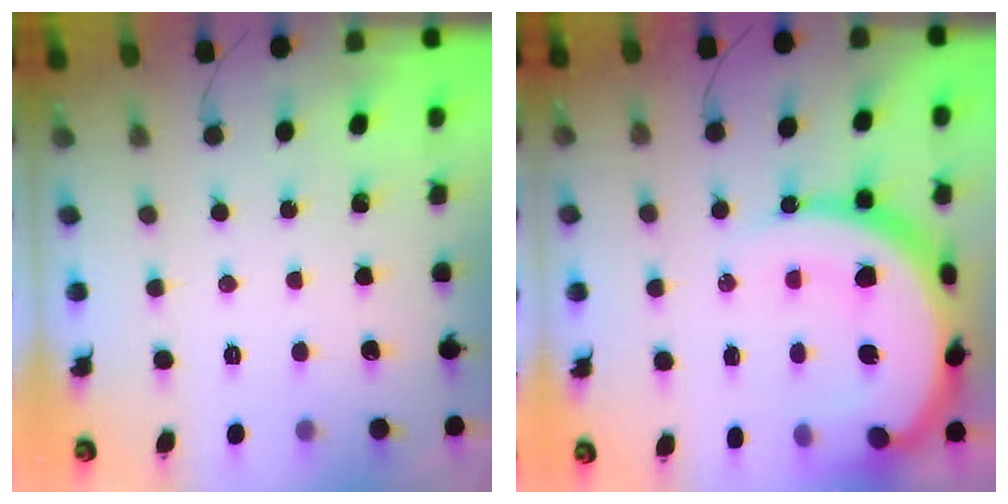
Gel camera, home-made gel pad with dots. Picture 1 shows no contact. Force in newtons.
{"total": 24.2, "press": 24.1, "slide": 2.1}